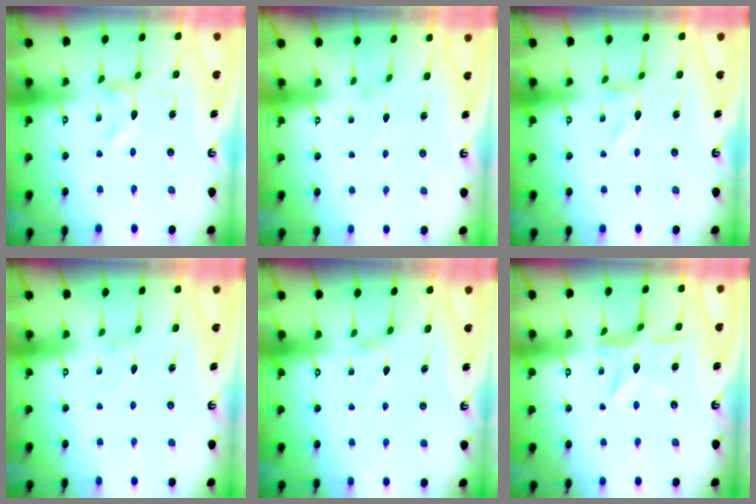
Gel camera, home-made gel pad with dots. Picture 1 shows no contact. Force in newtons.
{"total": 0.0}
{"total": 0.0}
{"total": 1.4, "press": 1.4, "slide": 0.3}
{"total": 2.6, "press": 2.5, "slide": 0.6}
{"total": 7.7, "press": 7.6, "slide": 0.8}